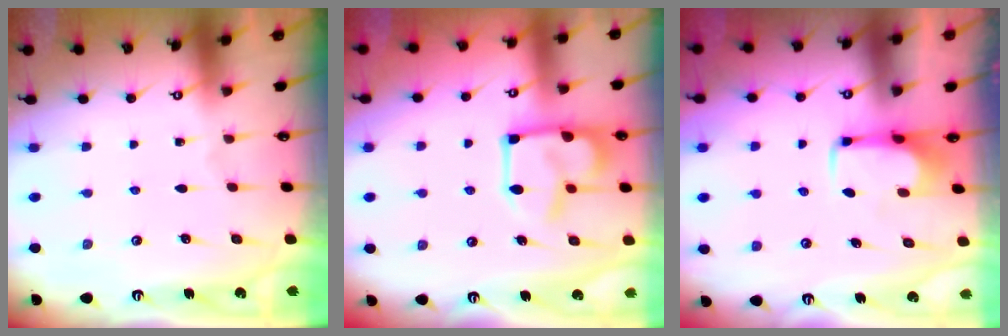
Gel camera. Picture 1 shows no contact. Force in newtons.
{"total": 13.6, "press": 13.5, "slide": 1.1}
{"total": 2.1, "press": 2.0, "slide": 0.4}